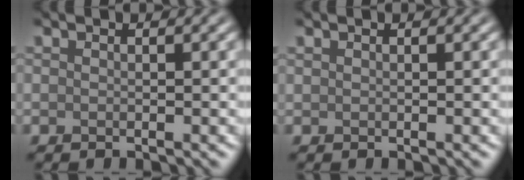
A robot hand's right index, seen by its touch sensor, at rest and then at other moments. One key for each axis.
{"total": 0.0}